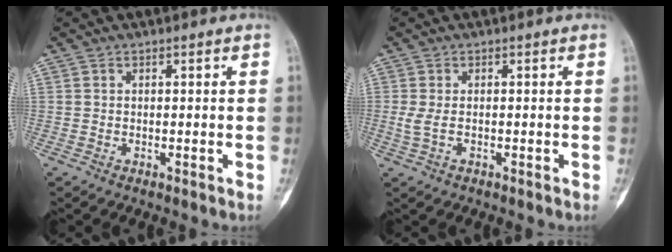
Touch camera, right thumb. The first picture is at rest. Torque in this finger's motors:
{"motor_torque": [0.11, -0.44, 0.22, 0.11, -0.05]}